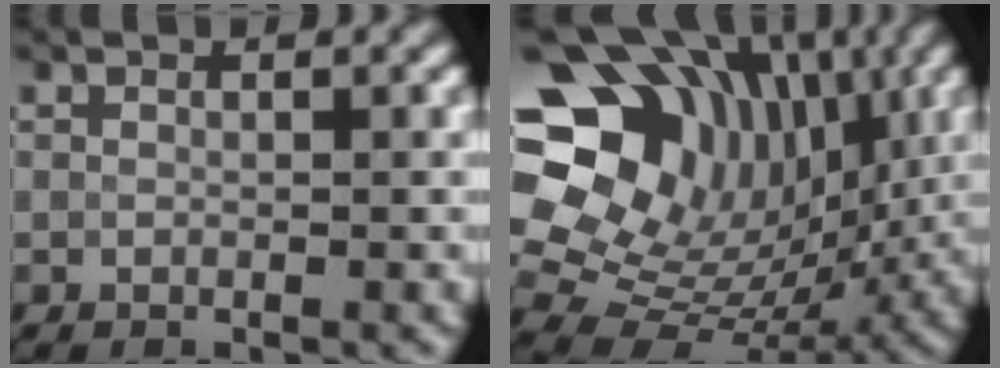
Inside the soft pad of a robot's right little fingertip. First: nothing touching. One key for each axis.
{"total": 17.0, "fx": 5.1, "fy": 13.7, "fz": 8.8, "tx": -0.181, "ty": 0.036, "tz": 0.096}